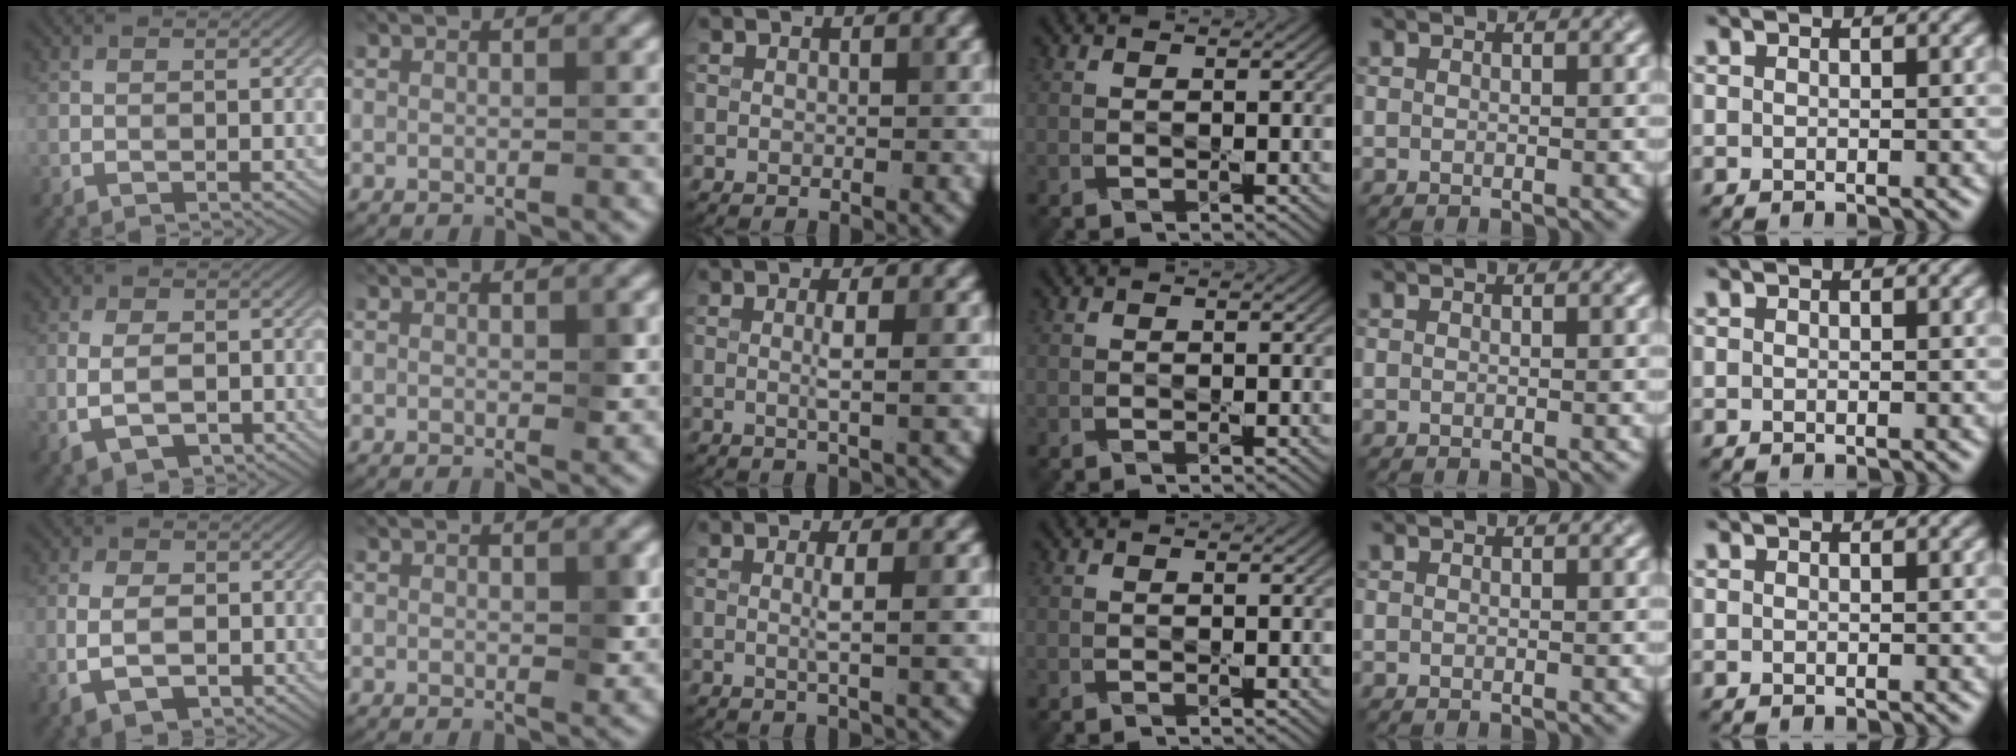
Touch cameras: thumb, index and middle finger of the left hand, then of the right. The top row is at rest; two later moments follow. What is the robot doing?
{"motion": "squeeze", "object": "air blower"}